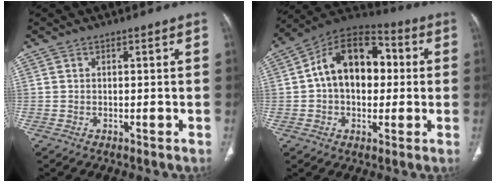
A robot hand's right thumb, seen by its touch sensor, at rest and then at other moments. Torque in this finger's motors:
{"motor_torque": [-0.01, 2.61, 0.57, -0.49, 0.15]}